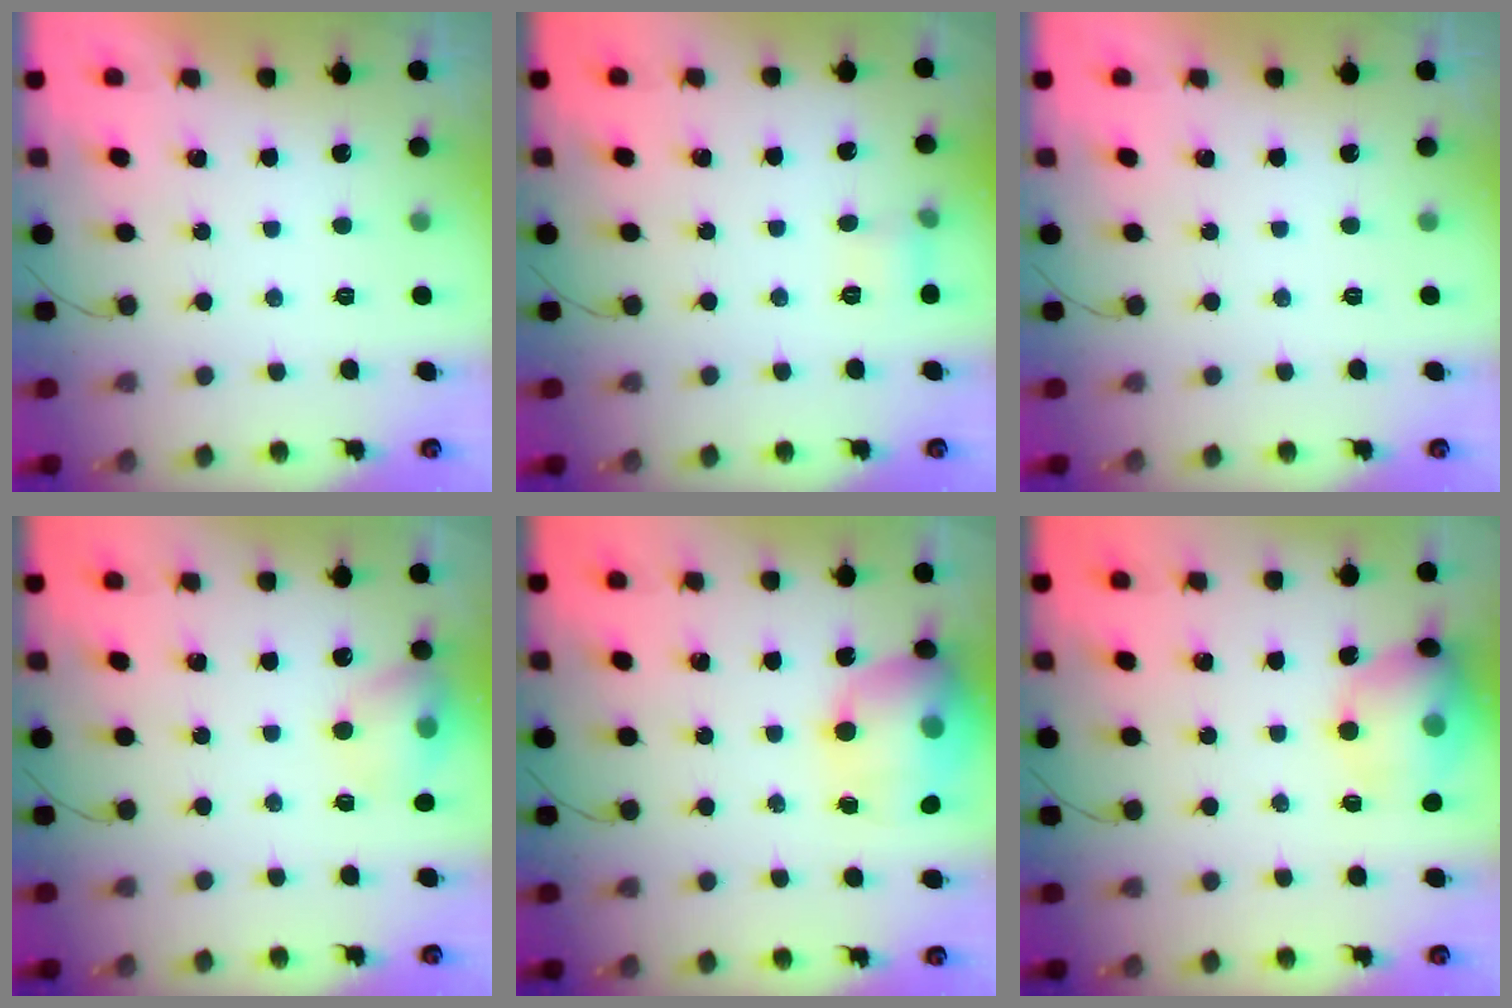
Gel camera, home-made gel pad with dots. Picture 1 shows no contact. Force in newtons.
{"total": 6.1, "press": 5.8, "slide": 2.1}
{"total": 0.0}
{"total": 10.4, "press": 10.3, "slide": 1.7}
{"total": 16.8, "press": 16.6, "slide": 2.3}
{"total": 14.0, "press": 13.9, "slide": 2.0}